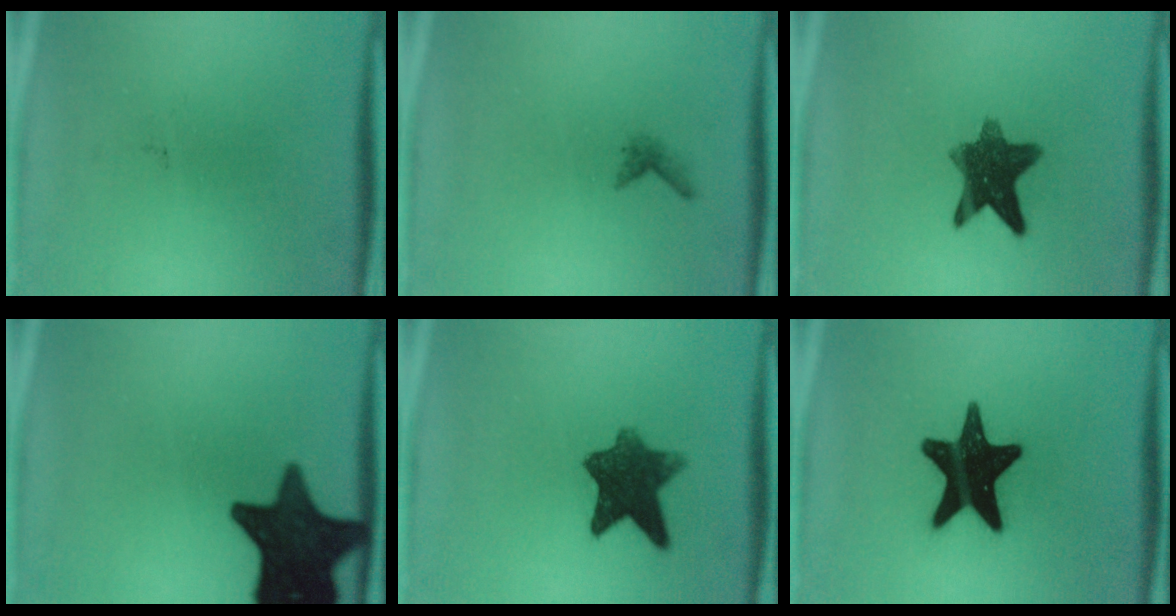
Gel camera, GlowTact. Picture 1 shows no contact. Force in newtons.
{"total": 0.9}
{"total": 9.9}
{"total": 15.9}
{"total": 8.9}
{"total": 18.9}